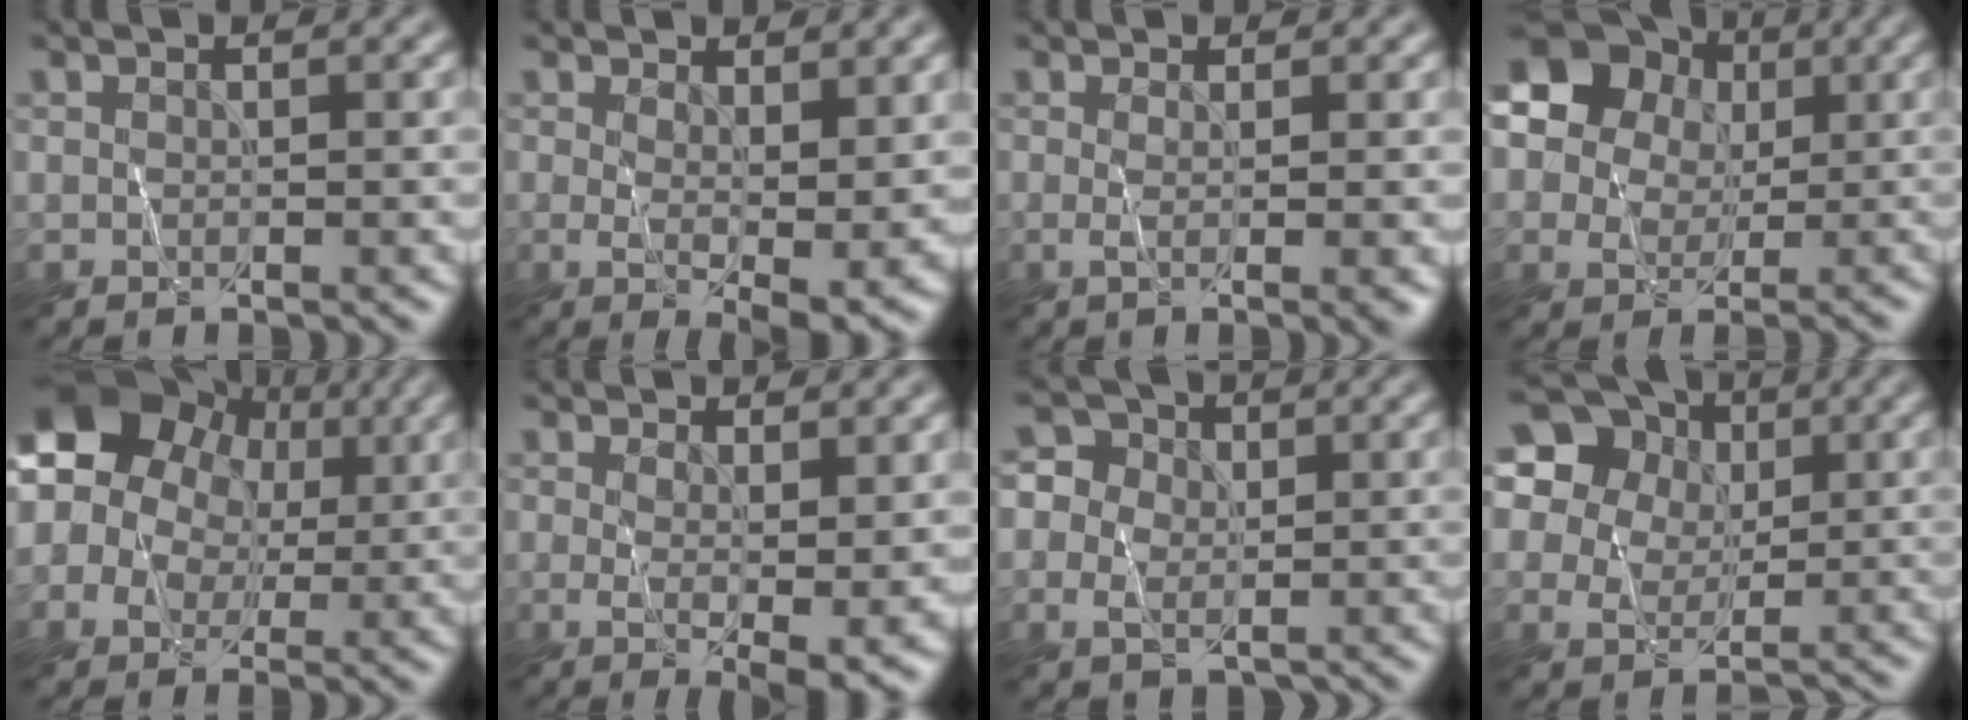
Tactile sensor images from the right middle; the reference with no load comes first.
{"total": 5.2, "force": [0.6, 1.5, 5.0], "torque": [-0.081, -0.017, 0.018]}
{"total": 2.3, "force": [0.0, 0.6, 2.2], "torque": [-0.030, -0.002, -0.002]}
{"total": 14.5, "force": [4.3, 12.4, 6.2], "torque": [-0.147, 0.051, 0.064]}
{"total": 14.8, "force": [5.9, 11.6, 6.9], "torque": [-0.132, 0.042, 0.086]}
{"total": 4.8, "force": [0.1, 1.2, 4.6], "torque": [-0.073, -0.013, 0.008]}
{"total": 5.5, "force": [0.1, 5.1, 2.1], "torque": [-0.021, 0.028, -0.024]}
{"total": 16.0, "force": [6.3, 13.4, 6.0], "torque": [-0.167, 0.066, 0.102]}